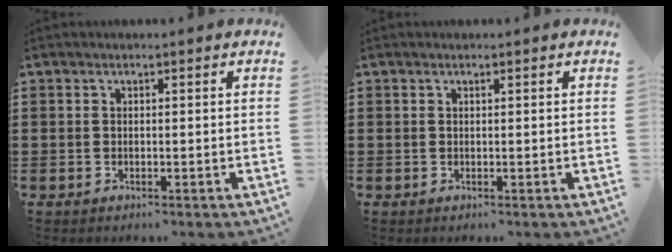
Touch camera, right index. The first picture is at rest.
{"total": 0.0}